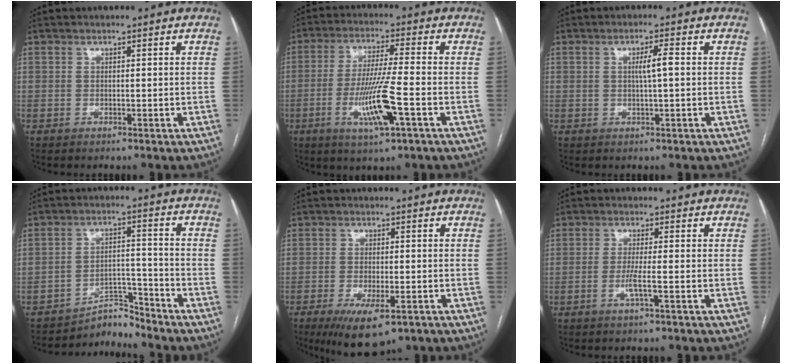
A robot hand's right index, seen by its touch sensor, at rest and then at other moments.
{"total": 10.3, "force": [-3.5, 0.1, 9.7], "torque": [-0.192, -0.013, -0.065]}
{"total": 2.9, "force": [0.2, 0.1, 2.9], "torque": [-0.052, 0.001, 0.004]}
{"total": 4.9, "force": [-4.8, 0.4, -0.9], "torque": [0.020, 0.026, -0.075]}
{"total": 8.6, "force": [-4.9, 2.8, 6.6], "torque": [-0.111, -0.018, -0.073]}
{"total": 3.0, "force": [-1.0, -0.4, 2.8], "torque": [-0.059, -0.006, -0.024]}